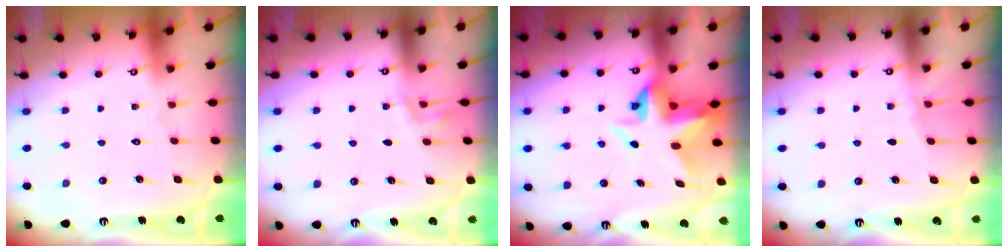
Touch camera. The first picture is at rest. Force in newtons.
{"total": 2.5, "press": 1.7, "slide": 1.7}
{"total": 6.4, "press": 6.4, "slide": 0.6}
{"total": 3.4, "press": 3.3, "slide": 0.5}